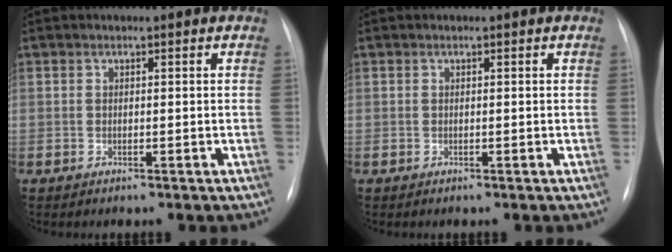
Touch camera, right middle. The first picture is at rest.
{"total": 0.0}